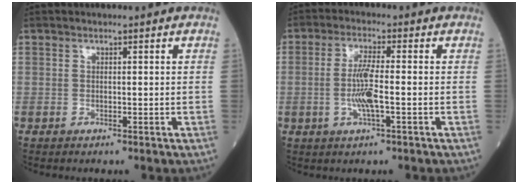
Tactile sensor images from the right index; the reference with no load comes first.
{"total": 5.7, "force": [-1.0, 0.4, 5.6], "torque": [-0.117, -0.005, -0.021]}